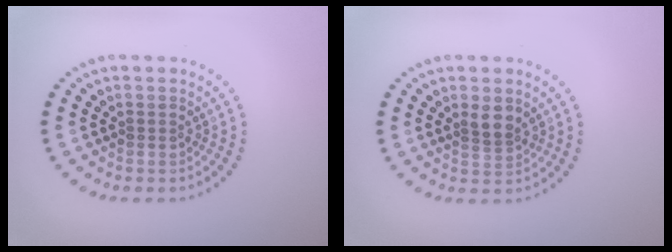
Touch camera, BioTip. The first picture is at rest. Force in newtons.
{"total": 1.9, "press": 1.7, "slide": 0.9}